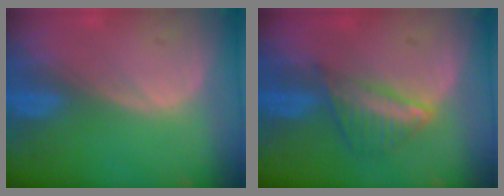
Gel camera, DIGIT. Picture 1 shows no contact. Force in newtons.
{"total": 6.1, "press": 5.4, "slide": 2.9}